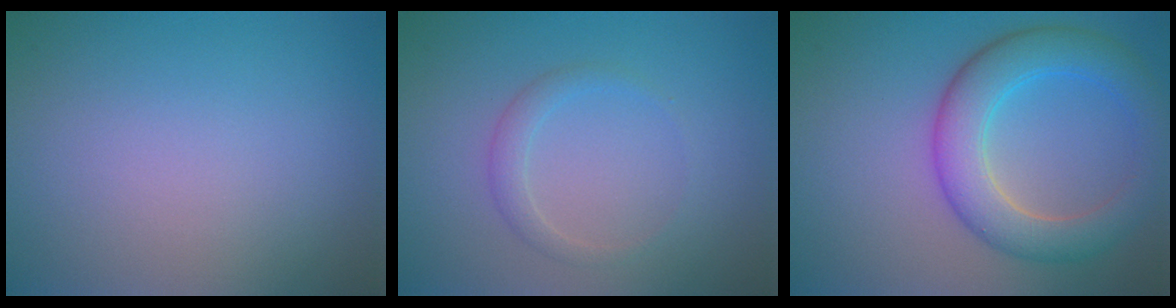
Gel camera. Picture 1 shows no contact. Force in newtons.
{"total": 1.5, "press": 1.5, "slide": 0.0}
{"total": 6.2, "press": 6.1, "slide": 0.1}